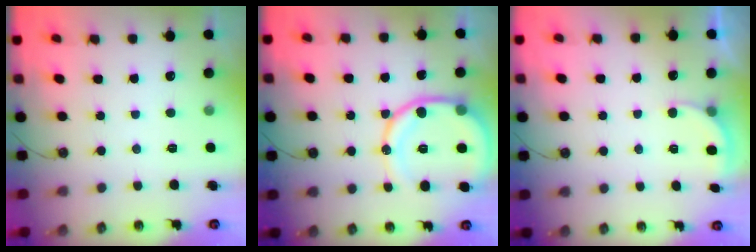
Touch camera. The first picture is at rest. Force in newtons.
{"total": 14.2, "press": 14.0, "slide": 2.0}
{"total": 2.5, "press": 2.3, "slide": 1.1}